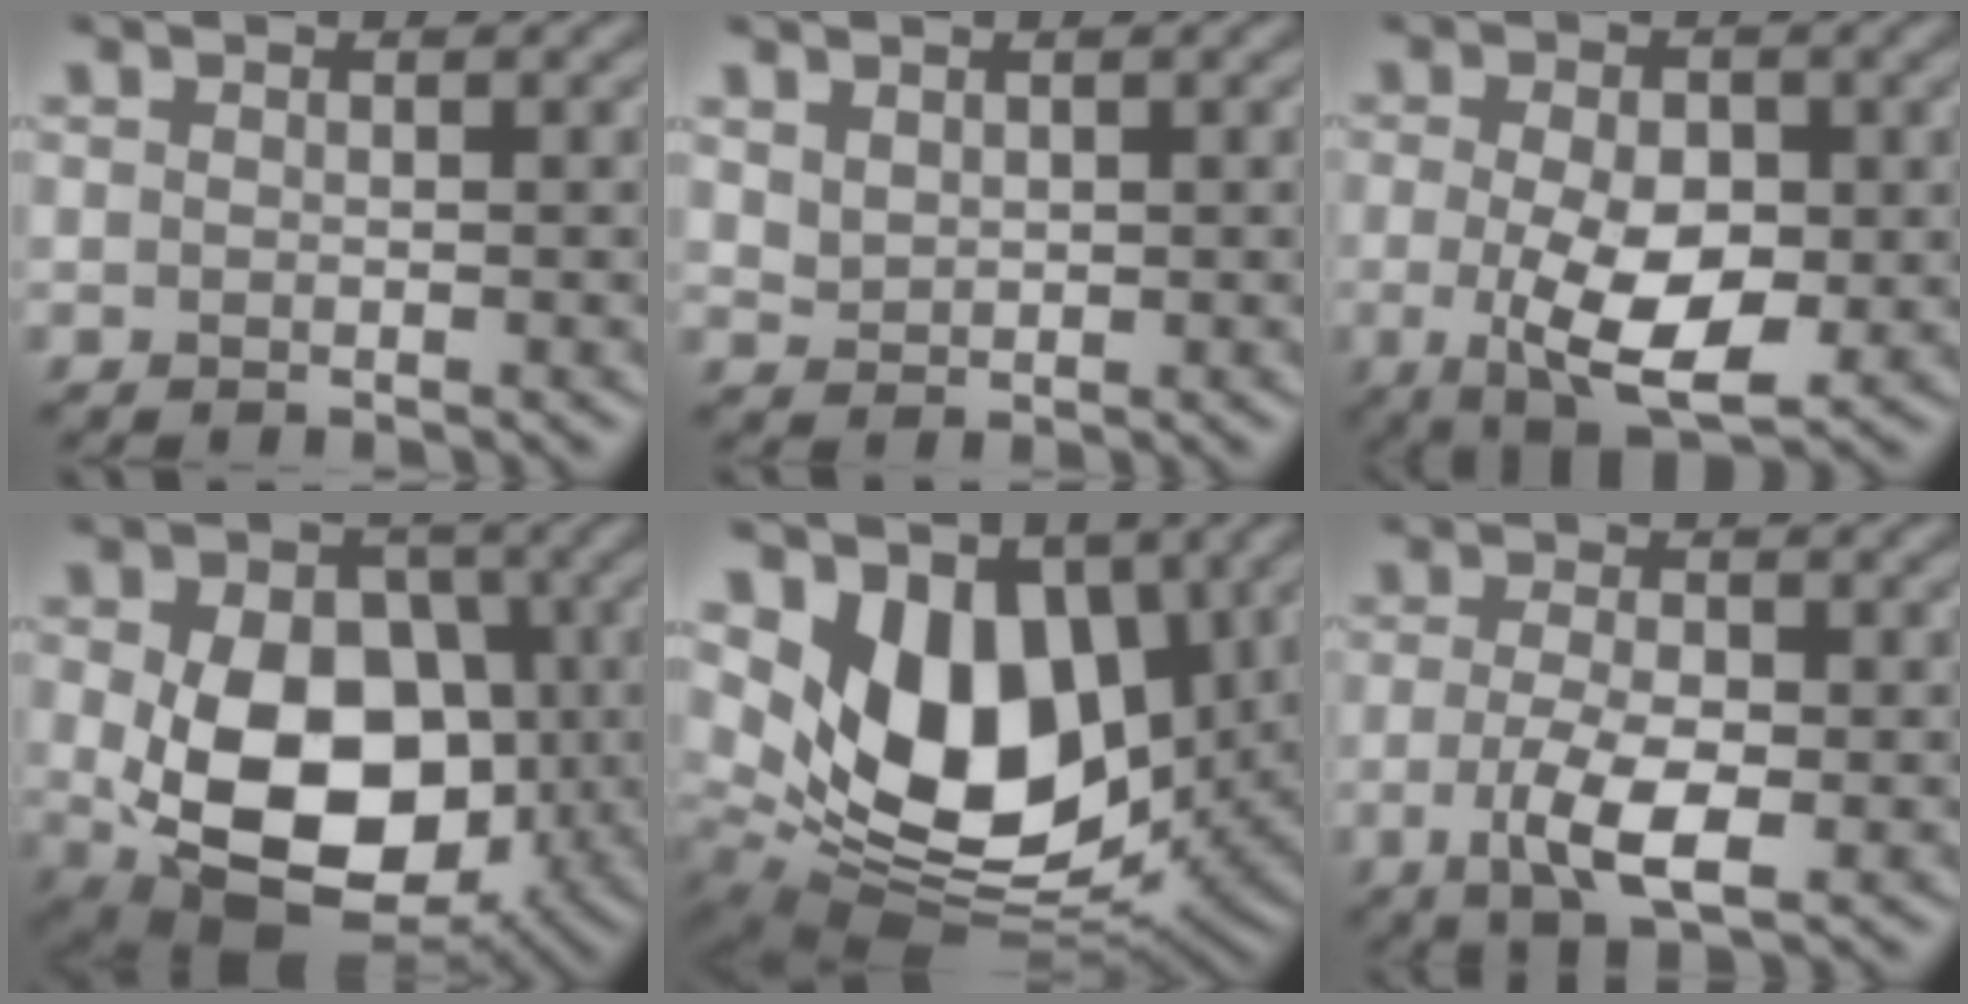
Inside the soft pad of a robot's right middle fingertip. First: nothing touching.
{"total": 1.4, "force": [0.9, 0.9, 0.6], "torque": [-0.014, -0.002, 0.023]}
{"total": 7.0, "force": [-1.0, 3.5, 6.0], "torque": [-0.108, -0.011, -0.014]}
{"total": 13.3, "force": [-1.1, 9.4, 9.3], "torque": [-0.145, -0.023, -0.011]}
{"total": 11.2, "force": [3.2, 7.3, 7.9], "torque": [-0.137, -0.021, 0.052]}
{"total": 4.7, "force": [-1.3, 1.8, 4.1], "torque": [-0.088, -0.008, -0.024]}